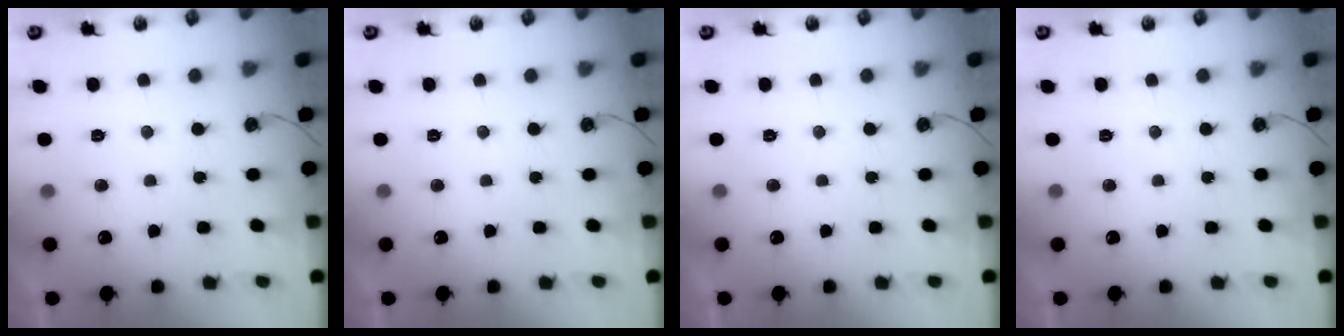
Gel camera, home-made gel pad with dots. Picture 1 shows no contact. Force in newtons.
{"total": 0.0}
{"total": 0.0}
{"total": 0.0}